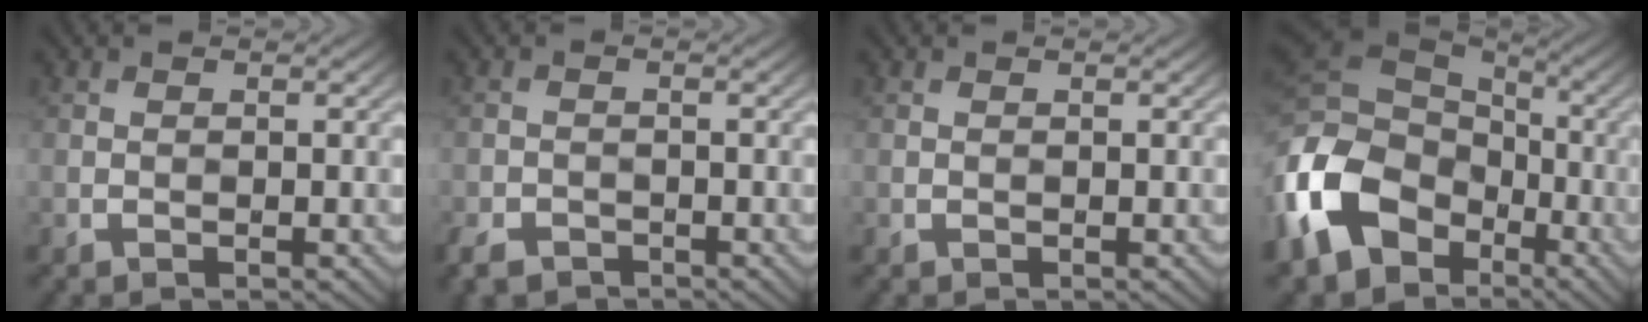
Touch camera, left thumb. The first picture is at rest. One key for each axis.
{"total": 3.2, "fx": -2.5, "fy": 1.7, "fz": 1.1, "tx": -0.023, "ty": -0.009, "tz": -0.053}
{"total": 0.0}
{"total": 16.3, "fx": -5.6, "fy": 12.2, "fz": 9.3, "tx": -0.254, "ty": -0.020, "tz": -0.113}